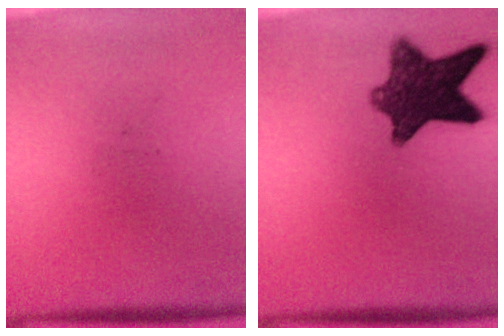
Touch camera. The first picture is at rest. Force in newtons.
{"total": 11.0}